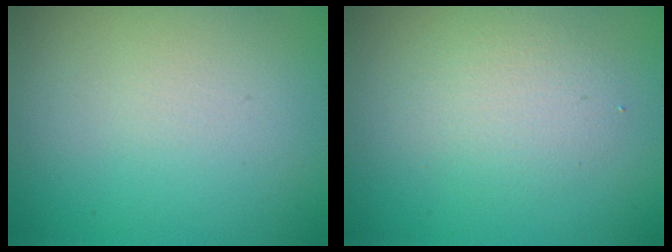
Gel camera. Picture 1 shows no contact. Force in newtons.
{"total": 2.3, "press": 2.3, "slide": 0.2}